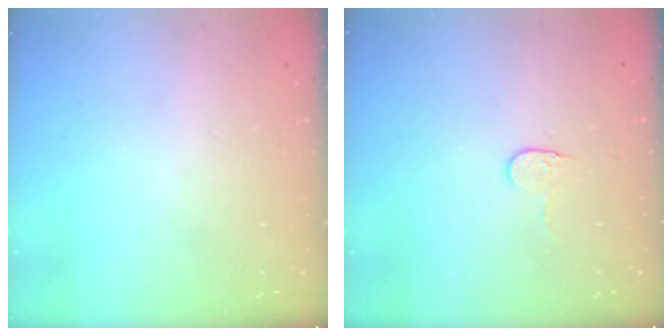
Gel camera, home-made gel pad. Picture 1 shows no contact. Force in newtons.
{"total": 4.1, "press": 4.1, "slide": 0.4}